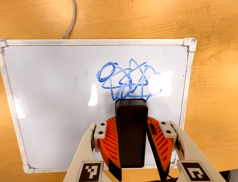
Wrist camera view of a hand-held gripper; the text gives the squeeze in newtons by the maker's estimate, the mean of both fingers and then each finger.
{"total": 5.8, "left": 5.5, "right": 6.1}